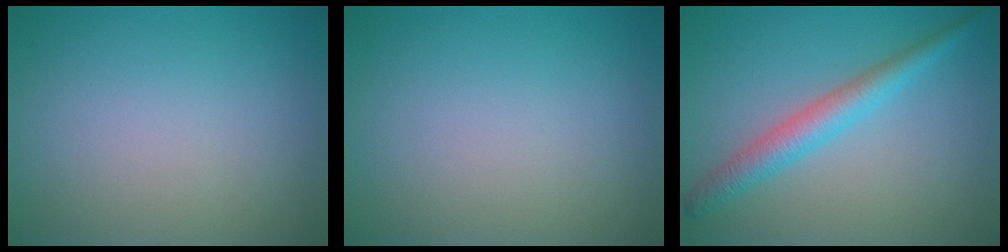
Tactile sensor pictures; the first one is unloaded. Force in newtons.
{"total": 0.0}
{"total": 3.4, "press": 3.4, "slide": 0.1}